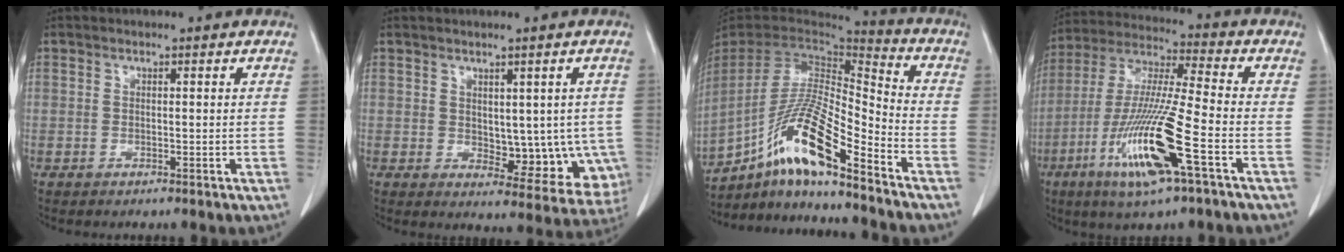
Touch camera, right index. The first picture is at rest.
{"total": 9.7, "force": [-0.8, 5.6, 7.9], "torque": [-0.070, 0.001, 0.005]}
{"total": 17.2, "force": [-11.0, 1.7, 13.1], "torque": [-0.269, -0.011, -0.203]}
{"total": 16.8, "force": [-6.8, 0.5, 15.3], "torque": [-0.319, -0.023, -0.128]}